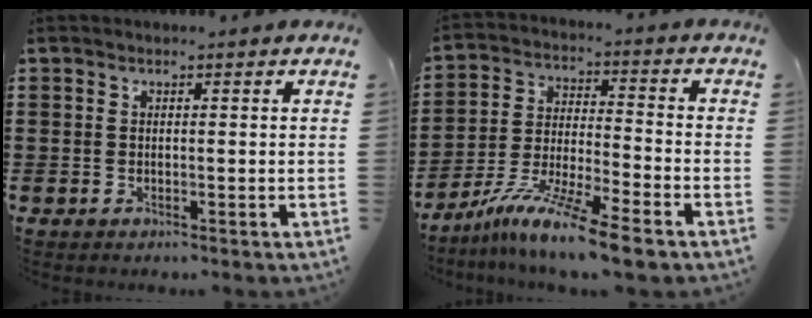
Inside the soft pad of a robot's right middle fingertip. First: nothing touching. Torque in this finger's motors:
{"motor_torque": [2.14, 0.00, 1.05, 0.21]}